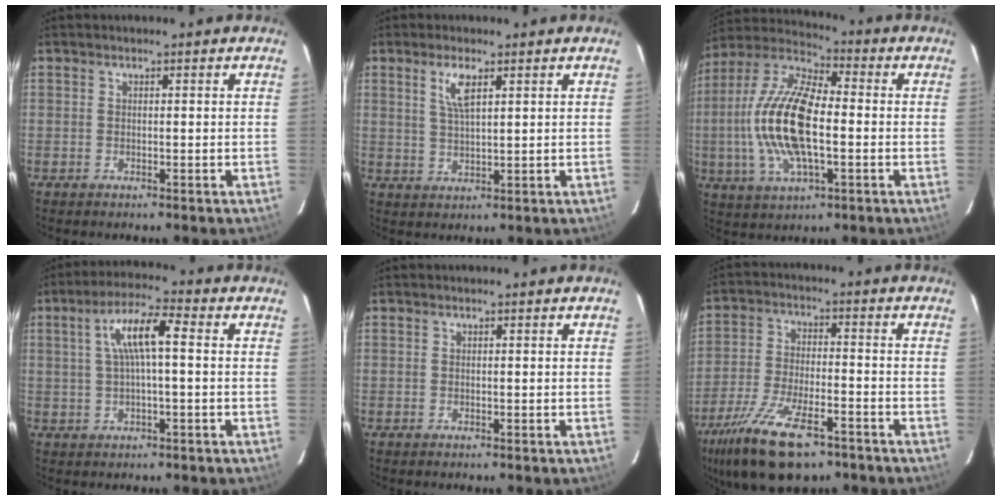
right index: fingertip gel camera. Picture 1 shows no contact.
{"total": 4.3, "force": [2.1, 1.2, 3.6], "torque": [-0.070, 0.001, 0.043]}
{"total": 18.1, "force": [-1.7, 7.6, 16.3], "torque": [-0.336, 0.006, -0.039]}
{"total": 7.7, "force": [1.0, 1.4, 7.5], "torque": [-0.138, 0.015, 0.022]}
{"total": 0.0}
{"total": 16.8, "force": [-11.1, 6.3, 10.9], "torque": [-0.236, -0.038, -0.196]}